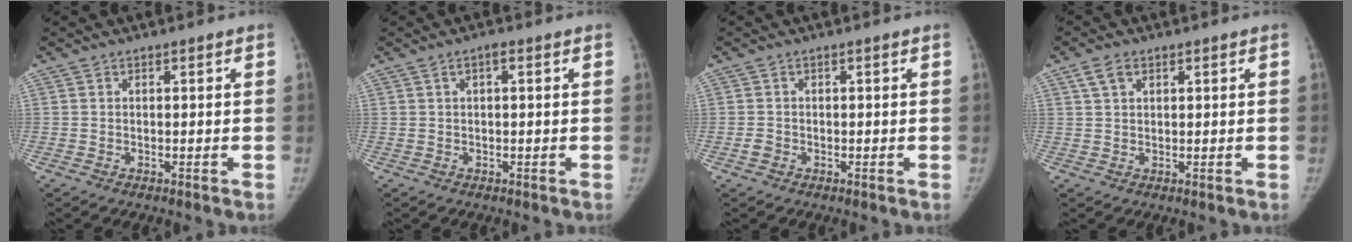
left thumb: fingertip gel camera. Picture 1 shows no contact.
{"total": 1.5, "force": [0.5, 0.5, 1.3], "torque": [-0.024, 0.005, 0.005]}
{"total": 1.2, "force": [-0.5, 1.0, 0.4], "torque": [-0.007, 0.002, -0.011]}
{"total": 2.9, "force": [1.5, 1.9, 1.6], "torque": [-0.029, 0.003, 0.030]}